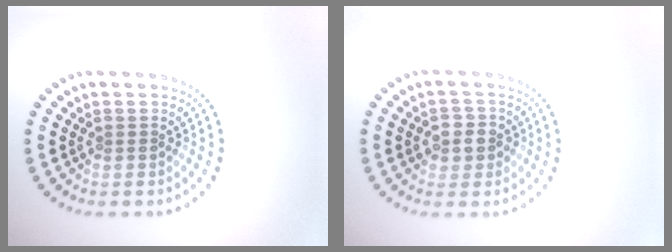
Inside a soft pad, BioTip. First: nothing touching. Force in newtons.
{"total": 2.5, "press": 2.4, "slide": 0.7}